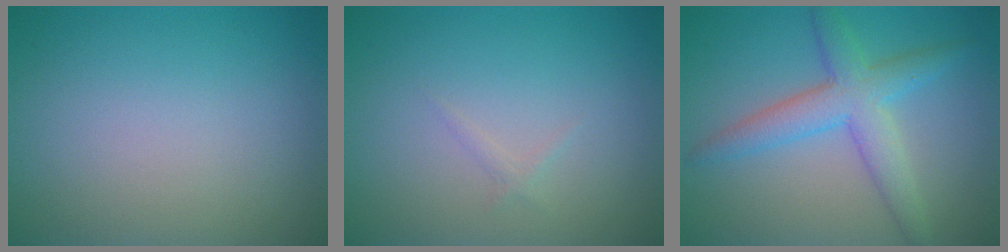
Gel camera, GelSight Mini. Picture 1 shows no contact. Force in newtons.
{"total": 0.5, "press": 0.5, "slide": 0.0}
{"total": 4.6, "press": 4.6, "slide": 0.1}